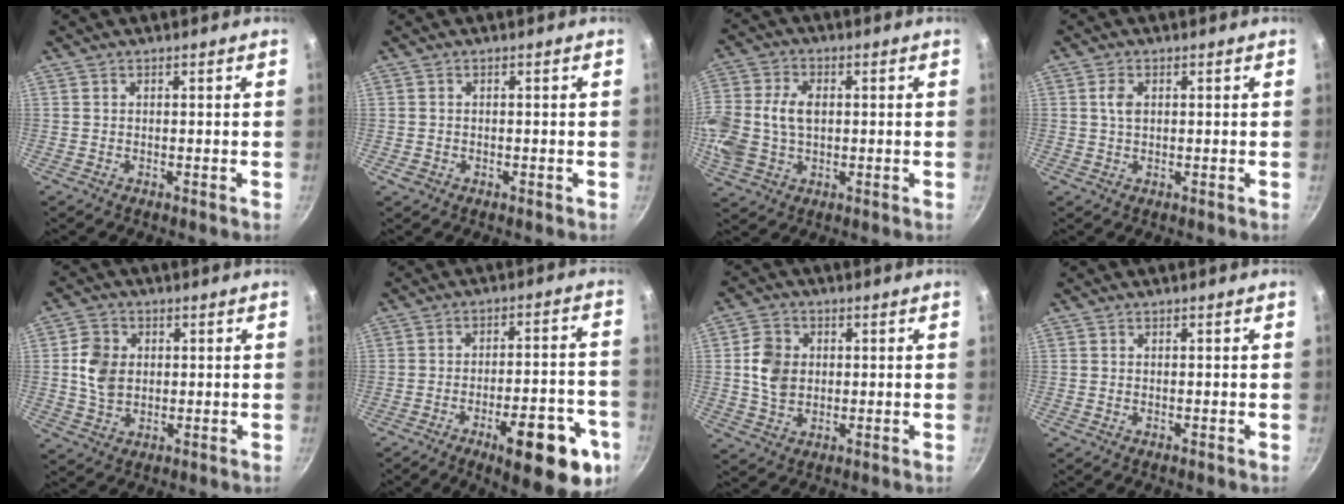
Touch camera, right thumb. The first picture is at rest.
{"total": 1.3, "force": [-0.5, 1.1, 0.5], "torque": [-0.009, 0.001, -0.006]}
{"total": 16.5, "force": [0.9, 12.1, 11.2], "torque": [-0.264, 0.032, 0.015]}
{"total": 2.8, "force": [0.5, 1.8, 2.0], "torque": [-0.037, 0.002, 0.008]}
{"total": 7.7, "force": [0.8, 6.0, 4.7], "torque": [-0.073, 0.001, 0.012]}
{"total": 18.4, "force": [-8.6, 6.3, 15.0], "torque": [-0.150, 0.031, -0.109]}
{"total": 7.8, "force": [0.7, 6.1, 4.7], "torque": [-0.071, 0.003, 0.008]}
{"total": 0.0}